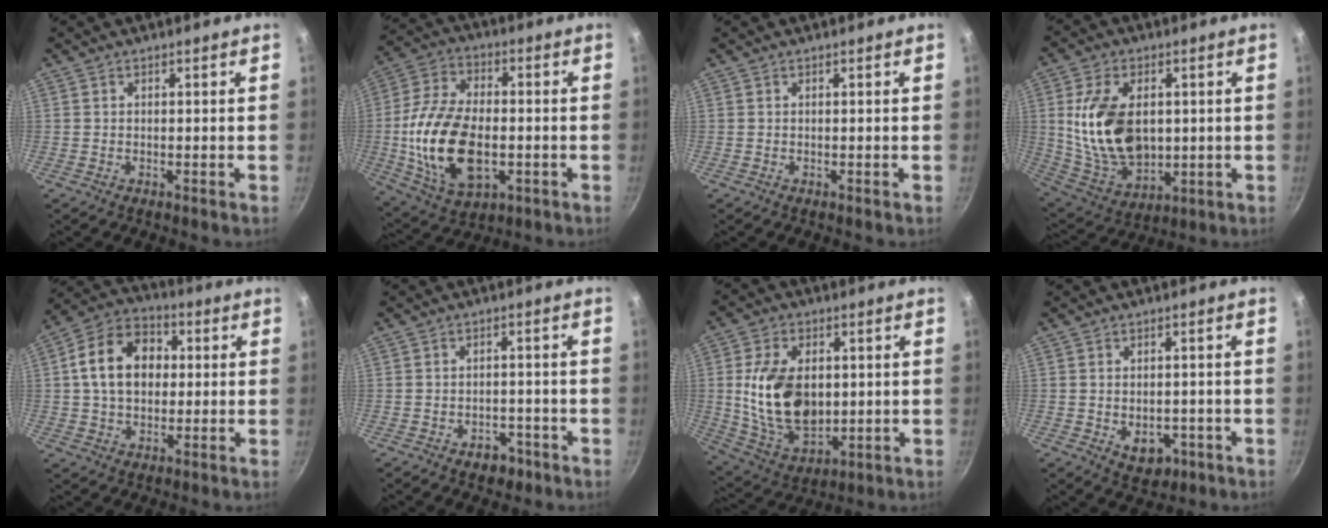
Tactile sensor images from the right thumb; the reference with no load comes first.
{"total": 19.6, "force": [-2.9, 11.4, 15.7], "torque": [-0.299, 0.014, -0.046]}
{"total": 0.0}
{"total": 17.5, "force": [1.6, 11.3, 13.2], "torque": [-0.228, -0.018, 0.045]}
{"total": 14.0, "force": [1.7, 10.2, 9.4], "torque": [-0.130, 0.024, 0.013]}
{"total": 3.9, "force": [-2.3, 2.6, 1.8], "torque": [-0.007, 0.021, -0.022]}
{"total": 16.6, "force": [1.1, 10.8, 12.6], "torque": [-0.208, -0.016, 0.031]}
{"total": 5.7, "force": [-1.8, 4.0, 3.6], "torque": [-0.035, 0.003, -0.013]}